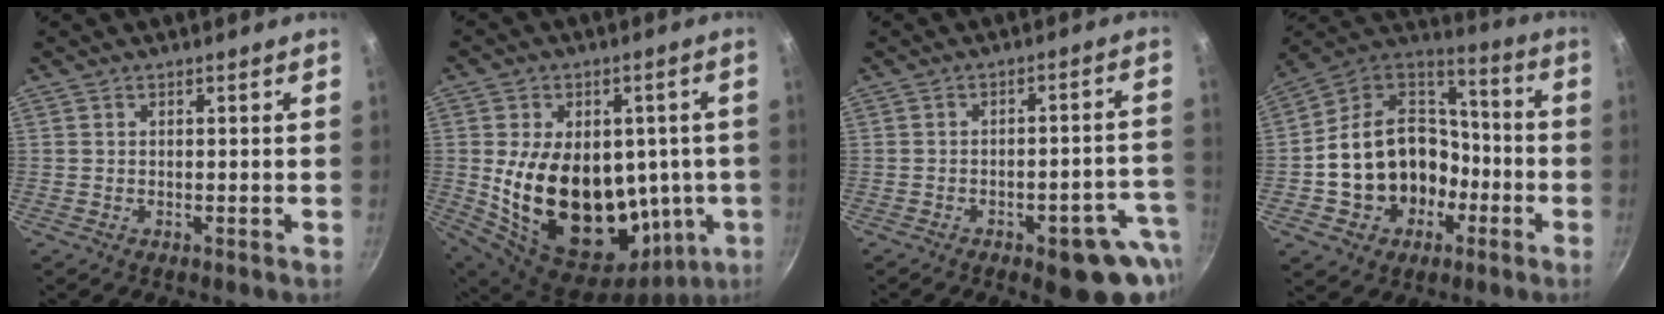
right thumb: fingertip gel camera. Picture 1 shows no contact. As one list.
[{"total": 25.5, "force": [-0.5, 16.7, 19.3], "torque": [-0.297, -0.011, 0.013]}, {"total": 13.0, "force": [-6.3, 5.4, 10.0], "torque": [-0.064, 0.041, -0.072]}, {"total": 20.2, "force": [-4.8, 16.5, 10.7], "torque": [-0.157, 0.064, -0.068]}]